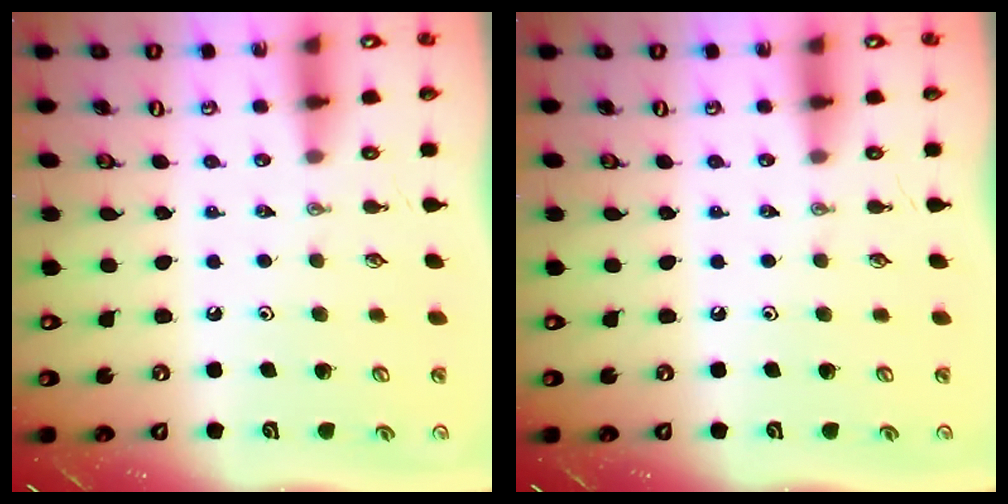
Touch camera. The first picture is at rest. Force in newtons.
{"total": 0.0}